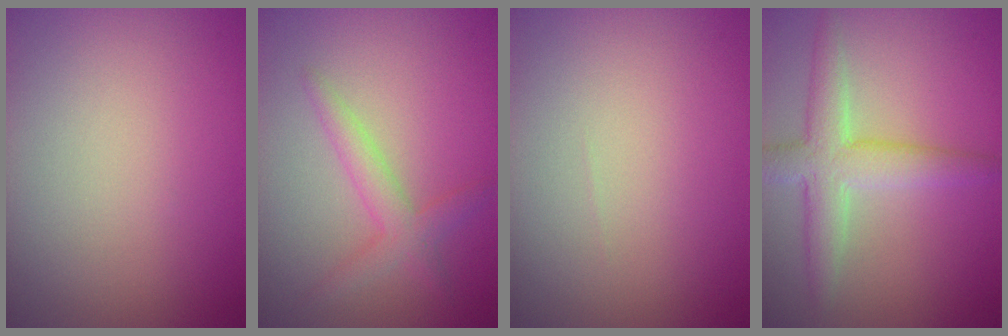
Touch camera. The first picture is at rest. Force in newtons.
{"total": 2.5, "press": 2.5, "slide": 0.1}
{"total": 0.0}
{"total": 4.4, "press": 4.4, "slide": 0.1}